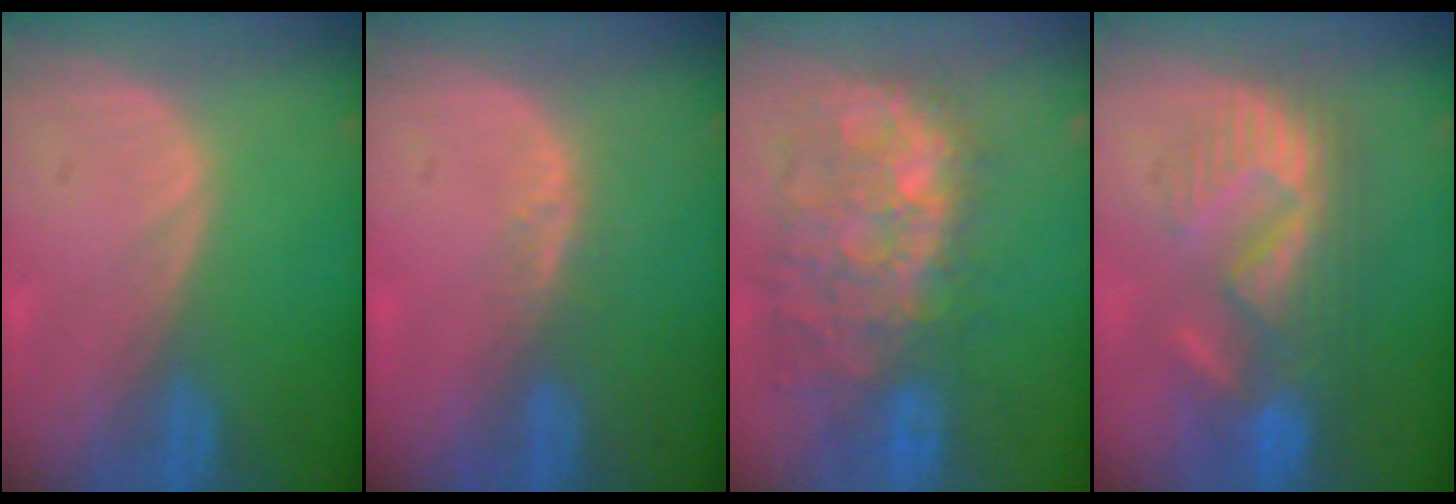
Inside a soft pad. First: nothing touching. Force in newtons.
{"total": 1.9, "press": 1.4, "slide": 1.3}
{"total": 11.7, "press": 10.8, "slide": 4.4}
{"total": 8.9, "press": 8.8, "slide": 1.5}